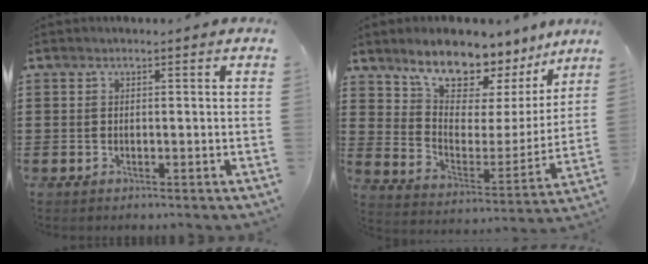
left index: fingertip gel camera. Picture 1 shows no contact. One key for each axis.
{"total": 9.2, "fx": 8.1, "fy": 3.2, "fz": 2.8, "tx": -0.078, "ty": -0.064, "tz": 0.143}